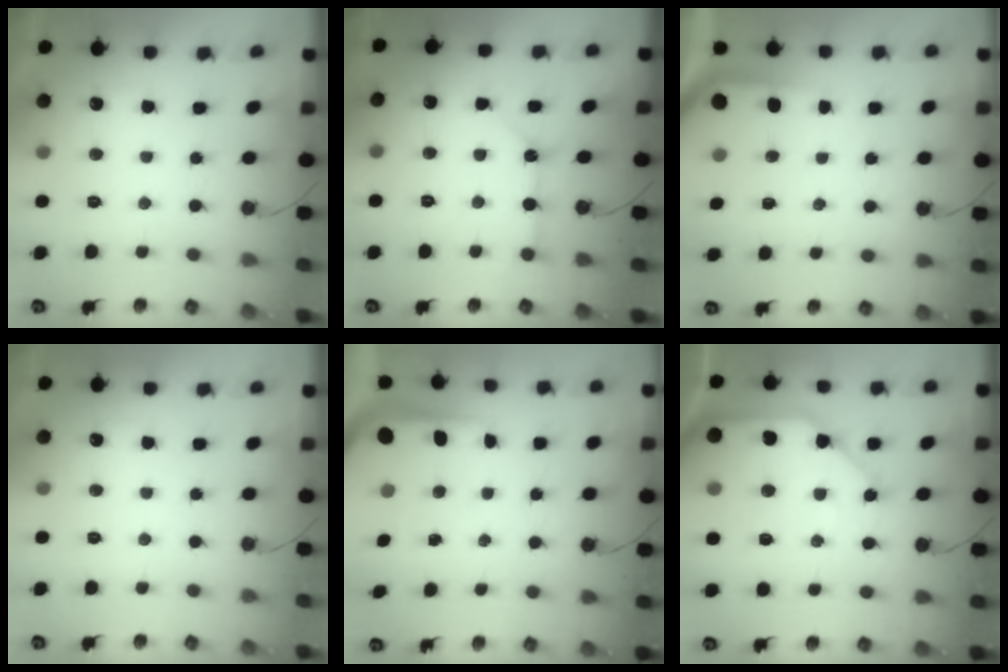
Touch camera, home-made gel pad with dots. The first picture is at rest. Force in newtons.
{"total": 4.8, "press": 4.8, "slide": 0.4}
{"total": 1.8, "press": 1.8, "slide": 0.3}
{"total": 0.0}
{"total": 5.3, "press": 5.3, "slide": 0.4}
{"total": 13.6, "press": 13.4, "slide": 2.2}